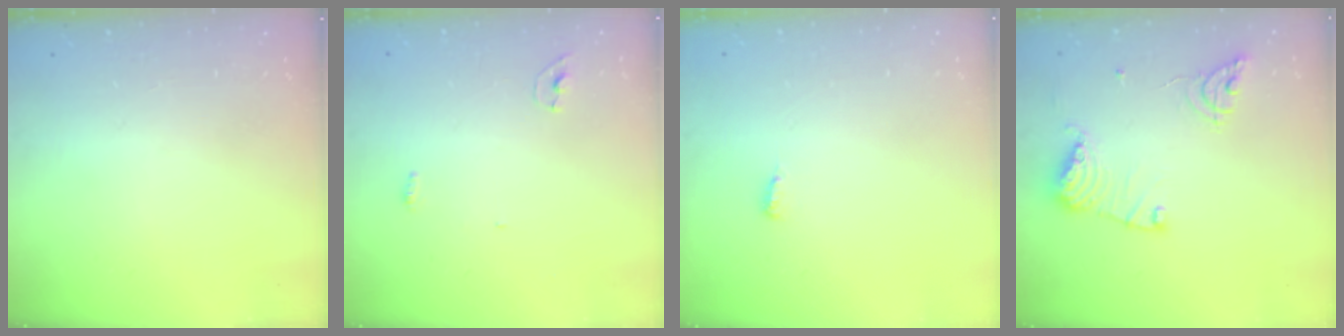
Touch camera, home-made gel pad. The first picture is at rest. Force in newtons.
{"total": 5.6, "press": 3.9, "slide": 4.1}
{"total": 3.8, "press": 3.8, "slide": 0.4}
{"total": 13.4, "press": 13.3, "slide": 1.4}